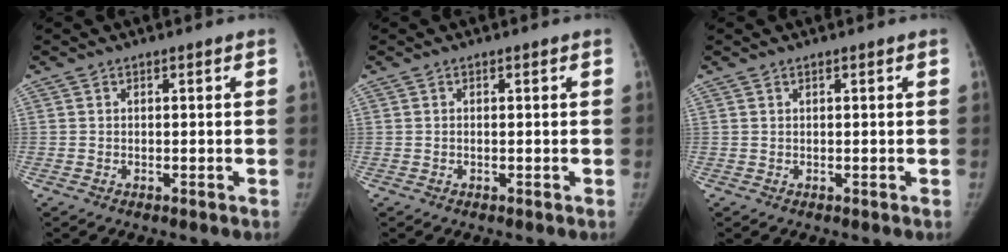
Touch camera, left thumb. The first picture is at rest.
{"total": 0.0}
{"total": 0.0}